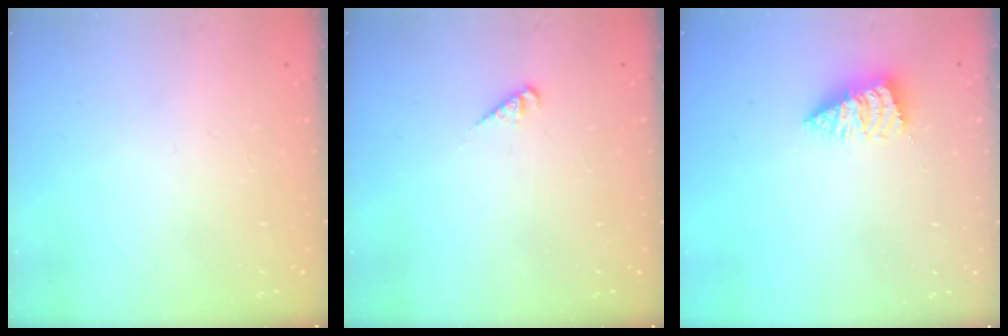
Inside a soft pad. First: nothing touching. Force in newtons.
{"total": 1.8, "press": 1.8, "slide": 0.3}
{"total": 2.1, "press": 2.1, "slide": 0.1}